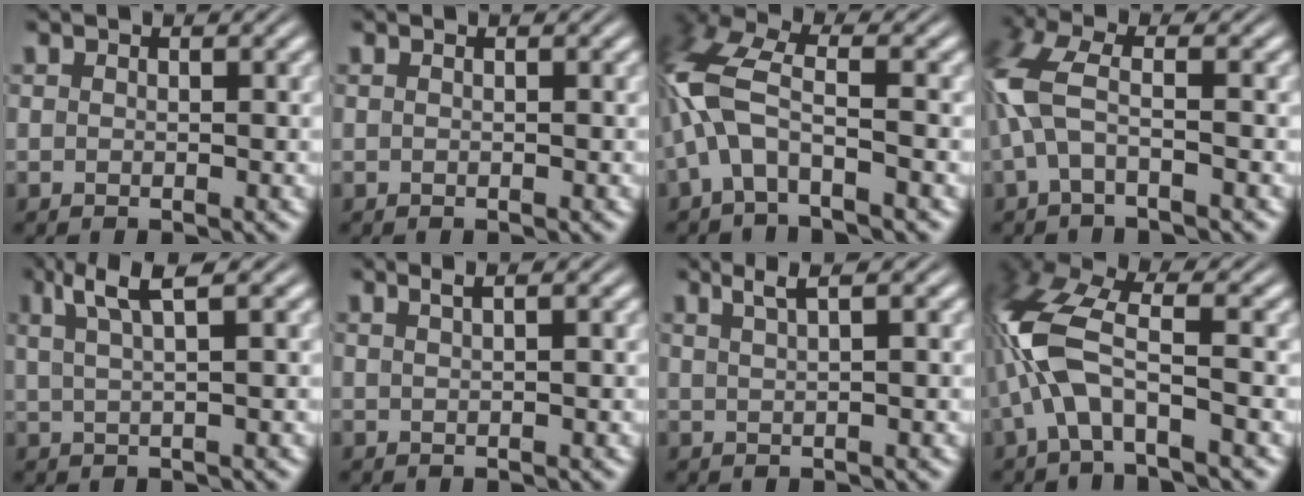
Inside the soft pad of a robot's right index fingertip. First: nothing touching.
{"total": 0.0}
{"total": 5.6, "force": [0.2, 3.3, 4.5], "torque": [-0.128, -0.012, 0.008]}
{"total": 4.5, "force": [-0.3, 2.5, 3.7], "torque": [-0.109, -0.008, 0.001]}
{"total": 4.4, "force": [2.7, 0.8, 3.4], "torque": [-0.056, 0.012, 0.043]}
{"total": 1.6, "force": [1.0, 0.1, 1.3], "torque": [-0.011, 0.007, 0.017]}
{"total": 2.8, "force": [1.9, 0.3, 2.0], "torque": [-0.020, 0.011, 0.032]}
{"total": 7.5, "force": [0.5, 4.2, 6.2], "torque": [-0.164, -0.009, 0.014]}